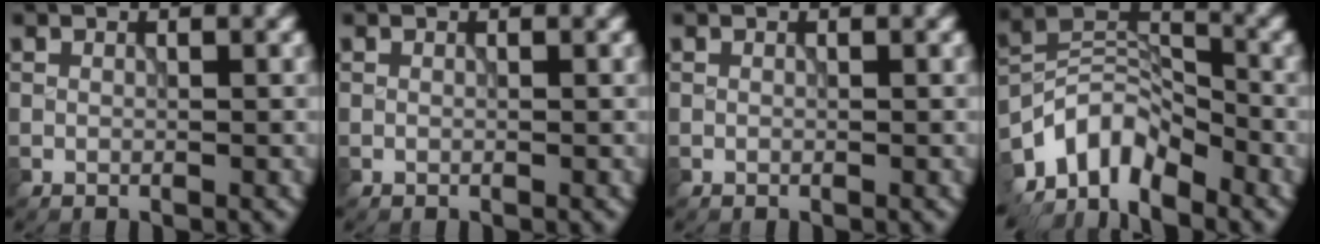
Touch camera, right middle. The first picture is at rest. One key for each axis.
{"total": 0.0}
{"total": 0.0}
{"total": 6.7, "fx": -5.3, "fy": 3.0, "fz": 2.8, "tx": -0.036, "ty": -0.001, "tz": -0.118}